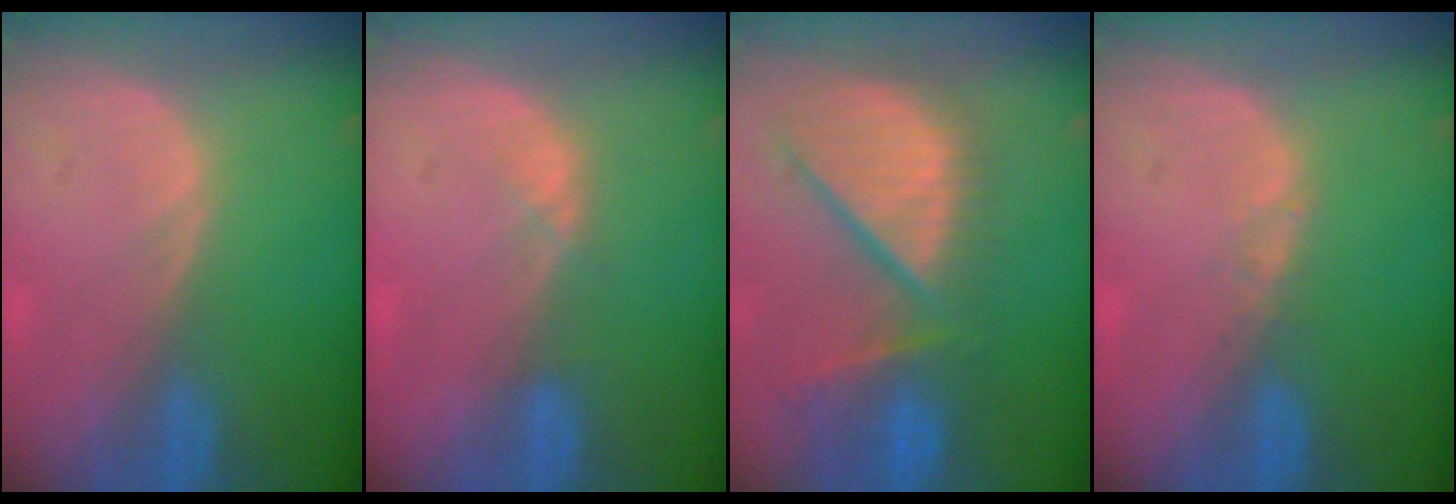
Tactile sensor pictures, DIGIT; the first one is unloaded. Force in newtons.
{"total": 1.4, "press": 1.2, "slide": 0.7}
{"total": 11.9, "press": 10.3, "slide": 5.9}
{"total": 0.8, "press": 0.7, "slide": 0.1}